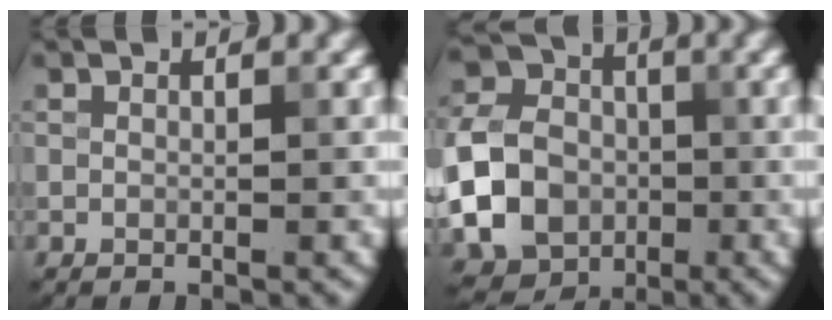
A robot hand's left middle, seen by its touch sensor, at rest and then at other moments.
{"total": 9.6, "force": [-2.1, 7.7, 5.3], "torque": [-0.120, 0.002, -0.054]}